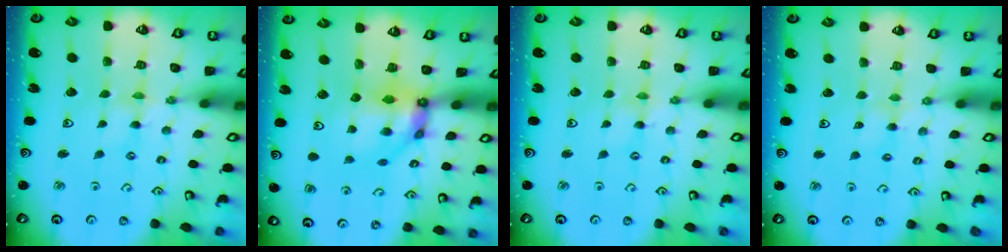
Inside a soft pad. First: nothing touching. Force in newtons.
{"total": 9.3, "press": 9.2, "slide": 1.0}
{"total": 0.0}
{"total": 2.3, "press": 2.3, "slide": 0.4}